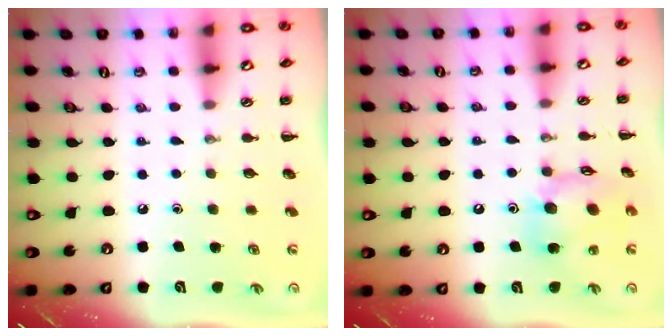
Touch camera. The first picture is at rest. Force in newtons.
{"total": 14.2, "press": 14.1, "slide": 1.7}